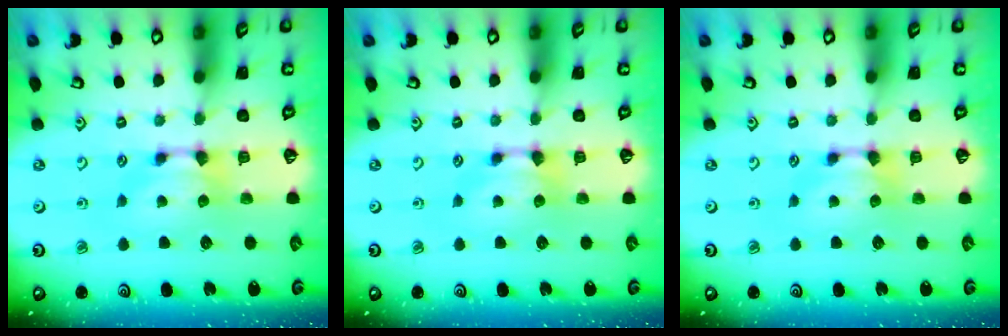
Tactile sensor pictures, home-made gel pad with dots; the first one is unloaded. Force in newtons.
{"total": 0.0}
{"total": 0.0}